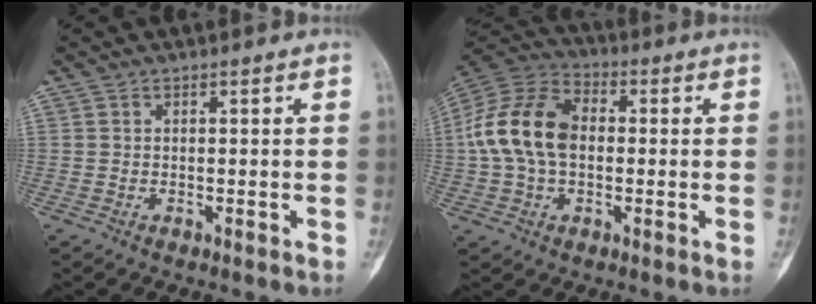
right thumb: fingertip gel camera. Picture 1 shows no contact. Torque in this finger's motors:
{"motor_torque": [0.86, 0.89, 1.51, -0.15, 0.47]}